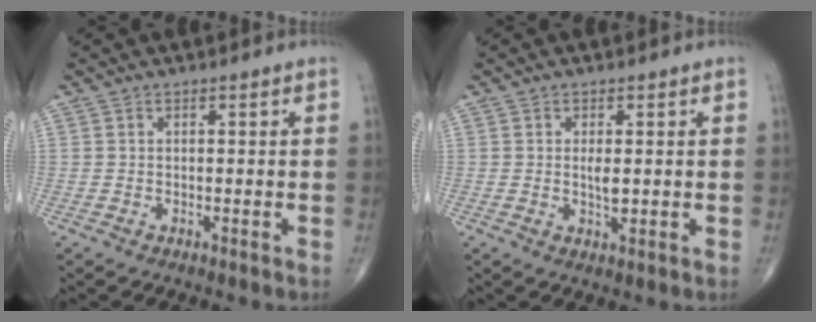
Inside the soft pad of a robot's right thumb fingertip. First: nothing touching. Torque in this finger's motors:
{"motor_torque": [1.48, 1.53, 0.03, -0.18, 0.01]}